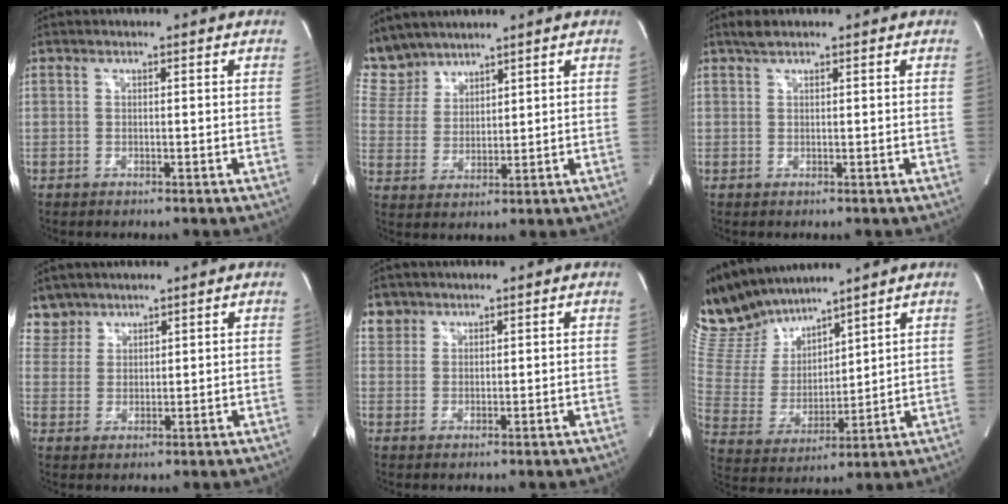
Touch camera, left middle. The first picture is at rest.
{"total": 6.9, "force": [6.5, 2.4, 0.1], "torque": [-0.013, 0.010, 0.147]}
{"total": 1.5, "force": [1.3, 0.4, 0.7], "torque": [-0.021, 0.007, 0.026]}
{"total": 4.5, "force": [3.8, 2.2, -0.6], "torque": [0.016, 0.005, 0.079]}
{"total": 2.9, "force": [2.2, 1.9, -0.3], "torque": [0.012, 0.006, 0.039]}
{"total": 13.5, "force": [12.4, 3.8, 4.0], "torque": [-0.103, 0.014, 0.258]}